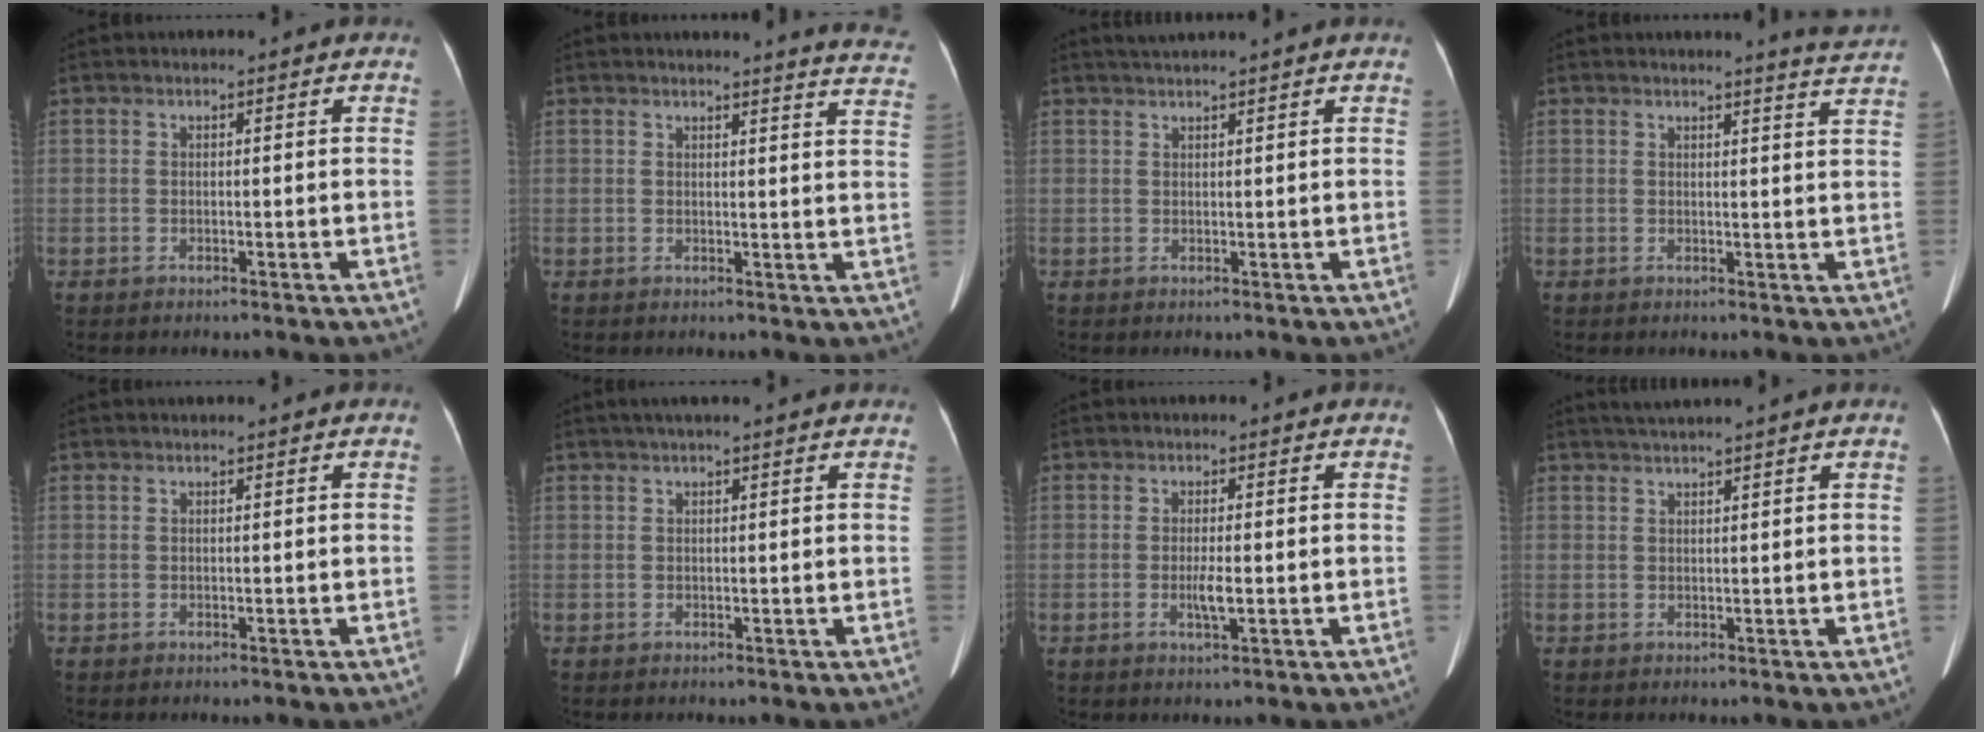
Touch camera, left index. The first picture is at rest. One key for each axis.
{"total": 9.4, "fx": 9.2, "fy": -0.3, "fz": 1.8, "tx": -0.004, "ty": -0.071, "tz": 0.070}
{"total": 3.1, "fx": 2.6, "fy": -0.9, "fz": 1.3, "tx": -0.015, "ty": 0.023, "tz": 0.050}
{"total": 4.1, "fx": 3.9, "fy": -1.1, "fz": 0.7, "tx": -0.016, "ty": -0.023, "tz": 0.030}
{"total": 0.0}
{"total": 5.3, "fx": 4.4, "fy": 0.0, "fz": 3.0, "tx": -0.044, "ty": 0.033, "tz": 0.056}
{"total": 2.4, "fx": -0.5, "fy": 0.4, "fz": 2.3, "tx": -0.047, "ty": -0.003, "tz": -0.006}
{"total": 3.4, "fx": 2.9, "fy": -1.0, "fz": 1.5, "tx": -0.019, "ty": 0.022, "tz": 0.053}